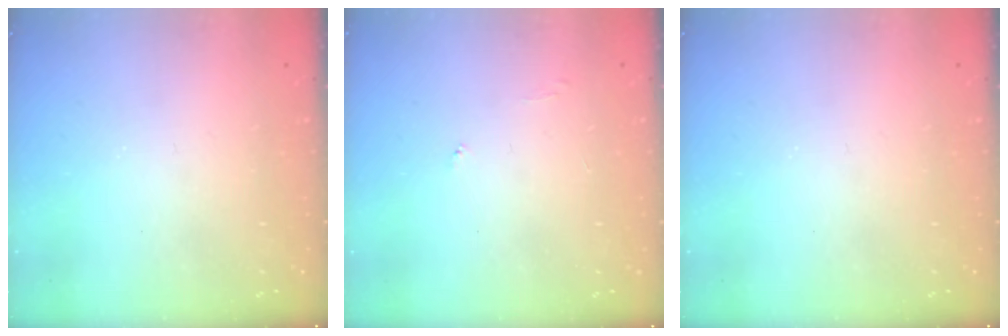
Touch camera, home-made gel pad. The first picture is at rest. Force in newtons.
{"total": 3.9, "press": 3.9, "slide": 0.3}
{"total": 0.0}